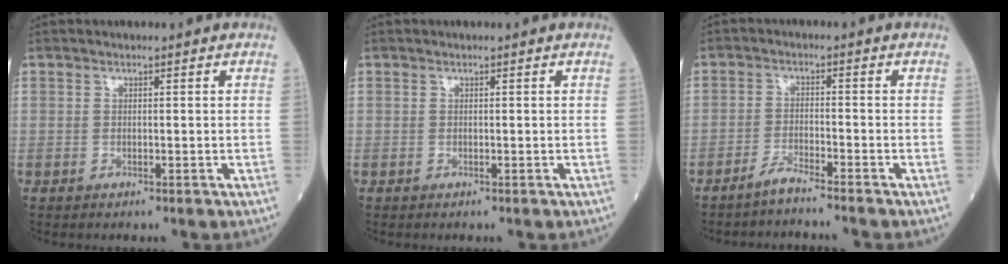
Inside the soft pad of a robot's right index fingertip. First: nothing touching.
{"total": 0.0}
{"total": 2.9, "force": [-2.7, -0.5, 0.8], "torque": [-0.021, -0.010, -0.055]}